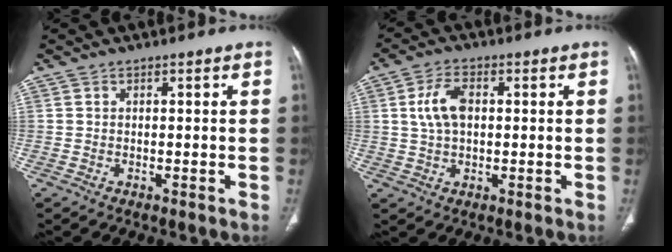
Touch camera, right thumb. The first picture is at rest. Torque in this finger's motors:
{"motor_torque": [-0.48, 0.61, 0.05, 0.04, 0.13]}